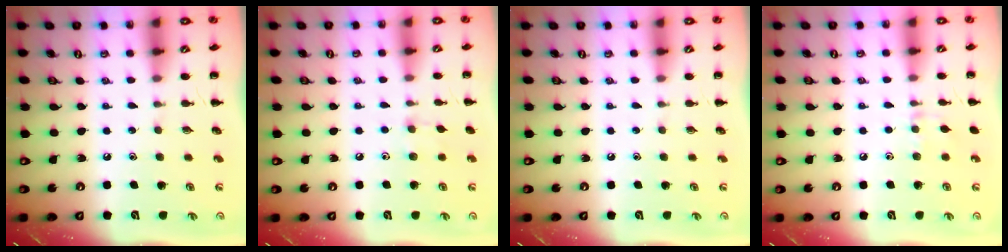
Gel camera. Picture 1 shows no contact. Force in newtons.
{"total": 4.3, "press": 4.0, "slide": 1.6}
{"total": 0.0}
{"total": 6.5, "press": 6.2, "slide": 1.8}